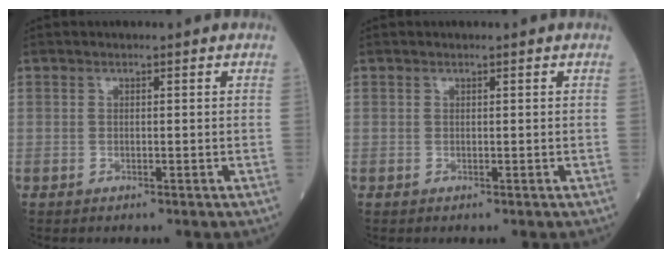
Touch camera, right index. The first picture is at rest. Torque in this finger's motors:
{"motor_torque": [-0.10, -0.01, -0.03, -0.01]}